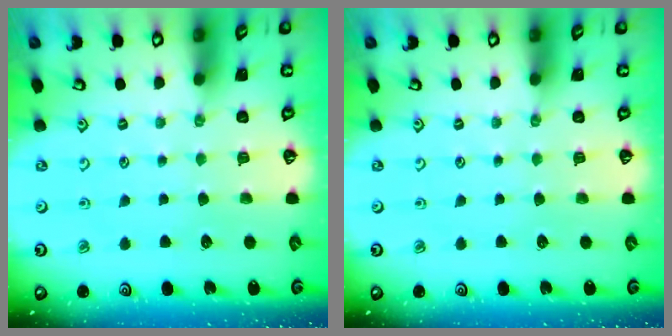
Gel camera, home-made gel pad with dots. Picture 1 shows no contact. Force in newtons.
{"total": 0.0}